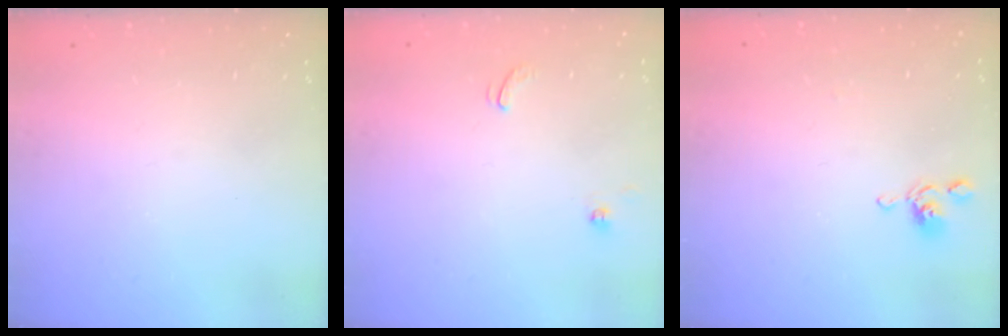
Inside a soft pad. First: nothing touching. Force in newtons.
{"total": 0.0}
{"total": 5.5, "press": 5.5, "slide": 0.2}